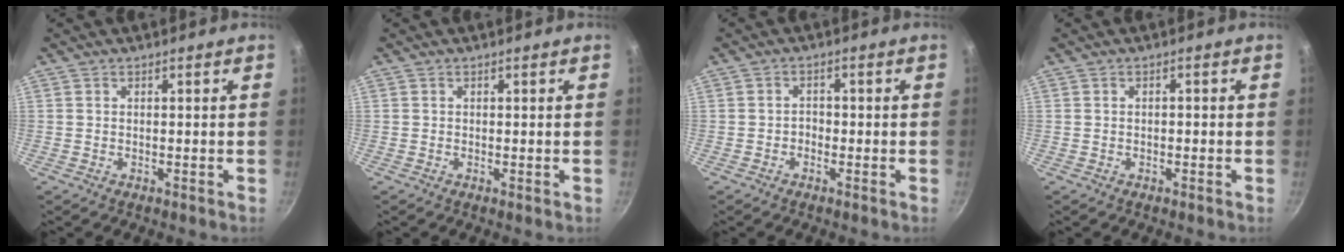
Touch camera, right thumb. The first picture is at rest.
{"total": 0.0}
{"total": 1.7, "force": [-0.8, 1.3, 0.8], "torque": [0.002, 0.008, -0.019]}
{"total": 0.7, "force": [-0.2, 0.4, 0.5], "torque": [-0.005, 0.005, -0.003]}